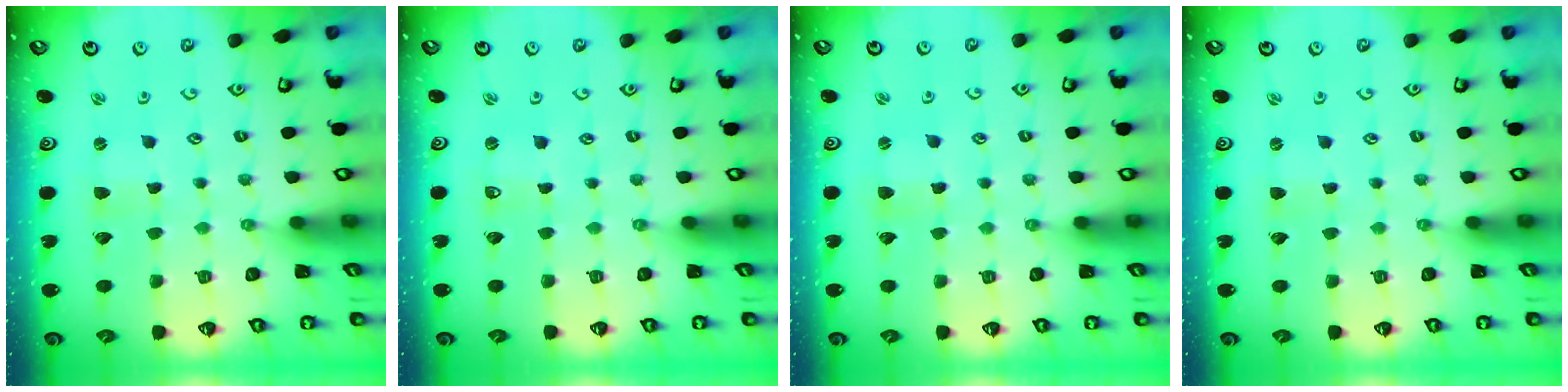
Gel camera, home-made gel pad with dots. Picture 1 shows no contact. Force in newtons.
{"total": 1.2, "press": 1.2, "slide": 0.1}
{"total": 1.7, "press": 1.7, "slide": 0.3}
{"total": 0.0}